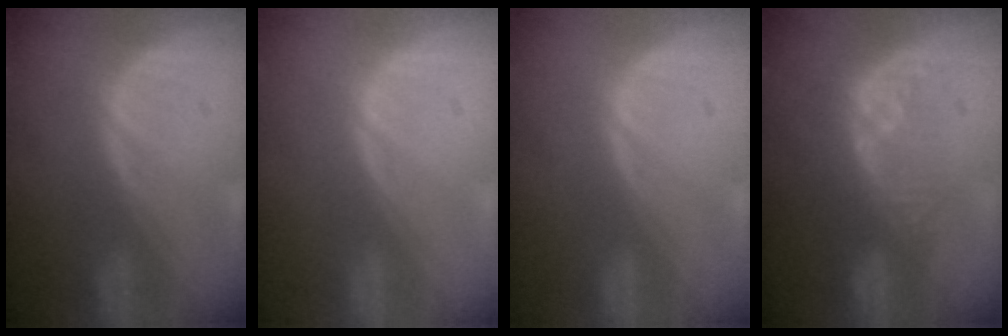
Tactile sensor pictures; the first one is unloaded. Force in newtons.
{"total": 0.0}
{"total": 0.0}
{"total": 8.3, "press": 7.3, "slide": 4.0}